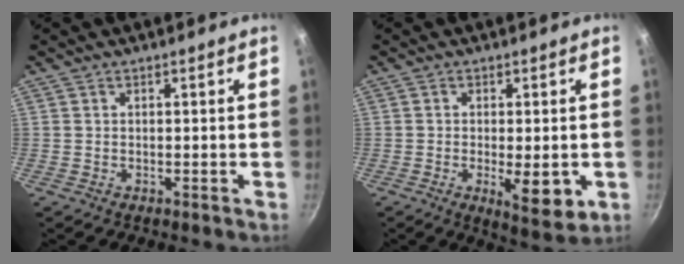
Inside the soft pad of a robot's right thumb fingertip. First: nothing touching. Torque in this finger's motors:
{"motor_torque": [-0.43, -0.07, 0.76, -0.21, 0.09]}